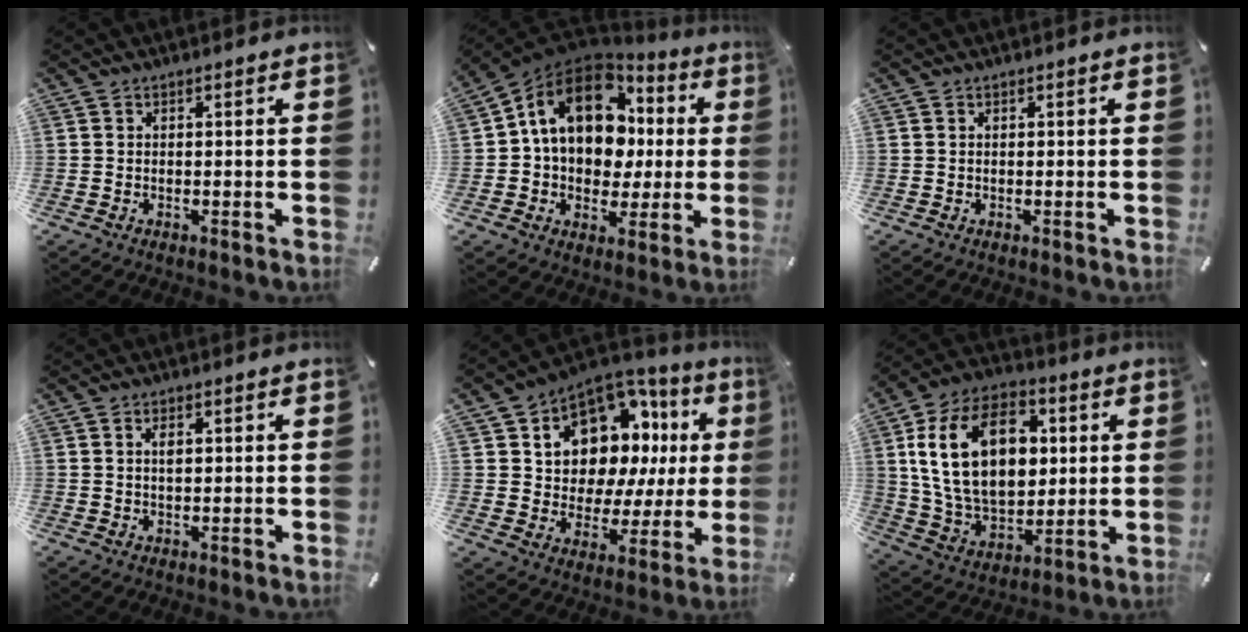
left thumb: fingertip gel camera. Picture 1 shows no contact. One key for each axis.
{"total": 16.2, "fx": 4.9, "fy": 12.3, "fz": 9.4, "tx": -0.178, "ty": -0.018, "tz": 0.092}
{"total": 0.0}
{"total": 1.9, "fx": 0.5, "fy": 0.9, "fz": 1.6, "tx": -0.035, "ty": 0.004, "tz": 0.007}
{"total": 13.6, "fx": 7.0, "fy": 9.4, "fz": 6.9, "tx": -0.112, "ty": -0.070, "tz": 0.127}
{"total": 22.8, "fx": 4.4, "fy": 15.6, "fz": 16.0, "tx": -0.316, "ty": 0.000, "tz": 0.071}